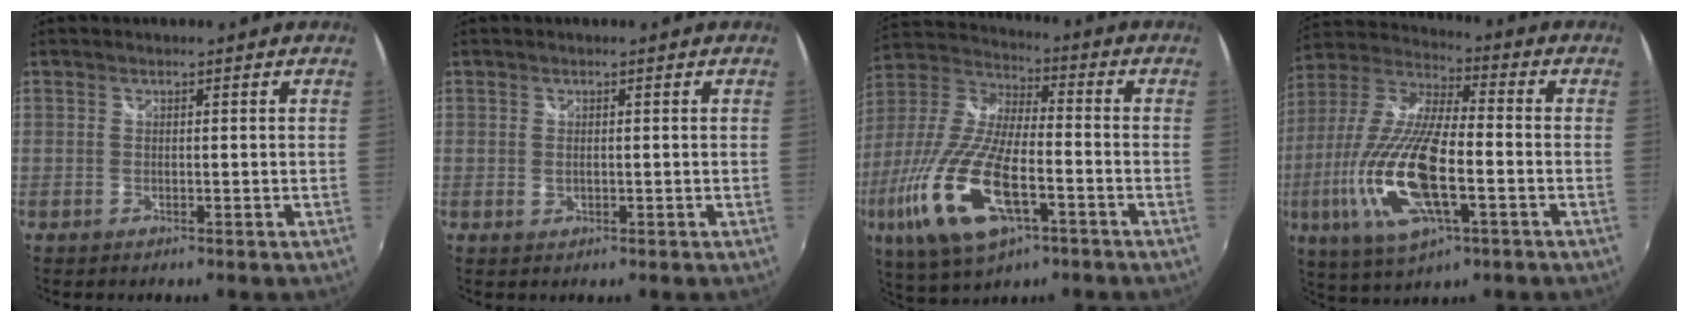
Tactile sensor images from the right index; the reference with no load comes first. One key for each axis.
{"total": 1.0, "fx": 0.0, "fy": 0.7, "fz": 0.7, "tx": -0.013, "ty": 0.002, "tz": 0.001}
{"total": 22.3, "fx": -8.8, "fy": 8.5, "fz": 18.7, "tx": -0.399, "ty": -0.046, "tz": -0.163}
{"total": 20.3, "fx": -5.7, "fy": 6.6, "fz": 18.3, "tx": -0.383, "ty": -0.023, "tz": -0.107}